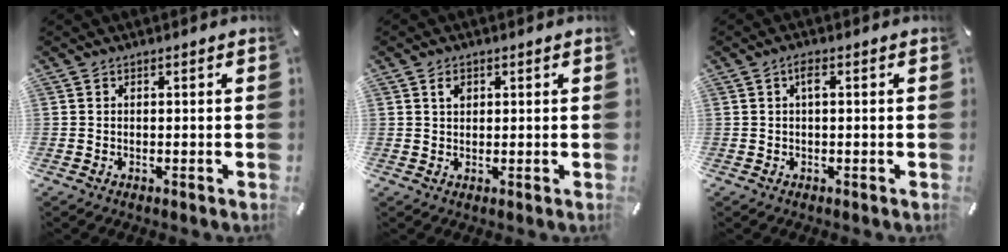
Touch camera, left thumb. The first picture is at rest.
{"total": 2.0, "force": [0.9, 1.5, 1.0], "torque": [-0.007, -0.004, 0.013]}
{"total": 2.0, "force": [0.3, 0.6, 1.9], "torque": [-0.038, 0.006, 0.004]}